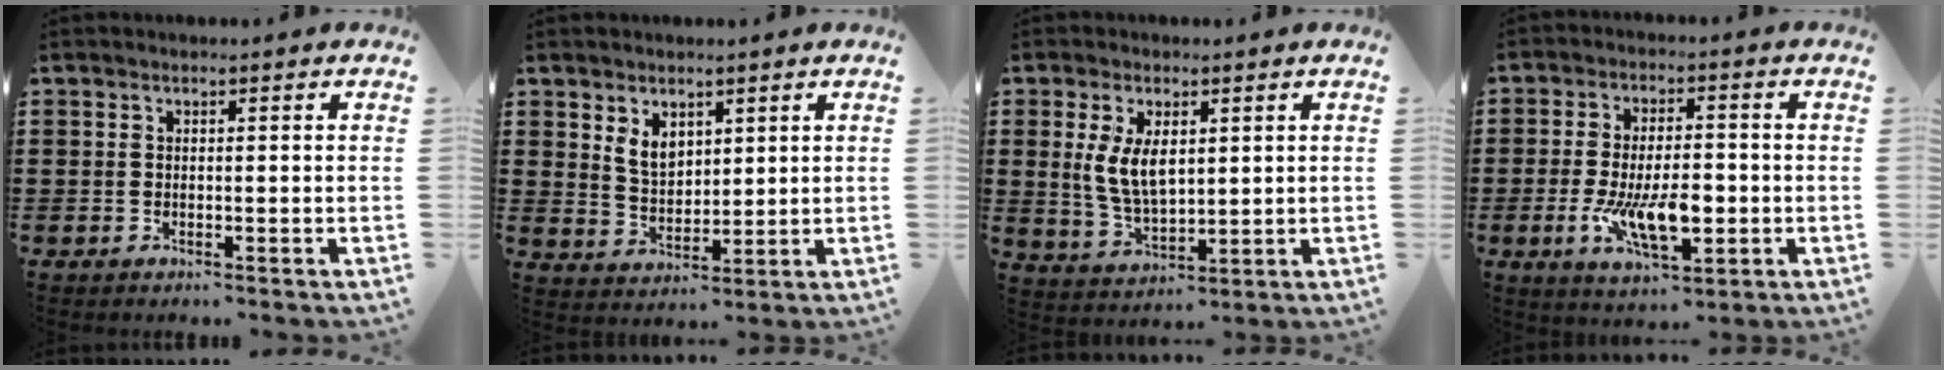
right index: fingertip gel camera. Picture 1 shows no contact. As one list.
[{"total": 4.4, "force": [2.3, 3.0, 2.3], "torque": [-0.047, 0.007, 0.041]}, {"total": 6.8, "force": [1.4, 3.6, 5.7], "torque": [-0.123, 0.007, 0.023]}, {"total": 9.8, "force": [-2.4, 4.4, 8.5], "torque": [-0.165, -0.009, -0.041]}]